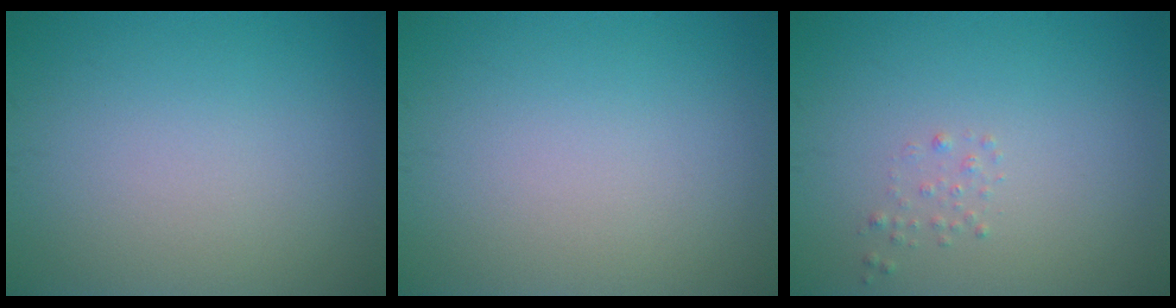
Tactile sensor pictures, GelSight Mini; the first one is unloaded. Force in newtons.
{"total": 0.0}
{"total": 0.6, "press": 0.6, "slide": 0.1}